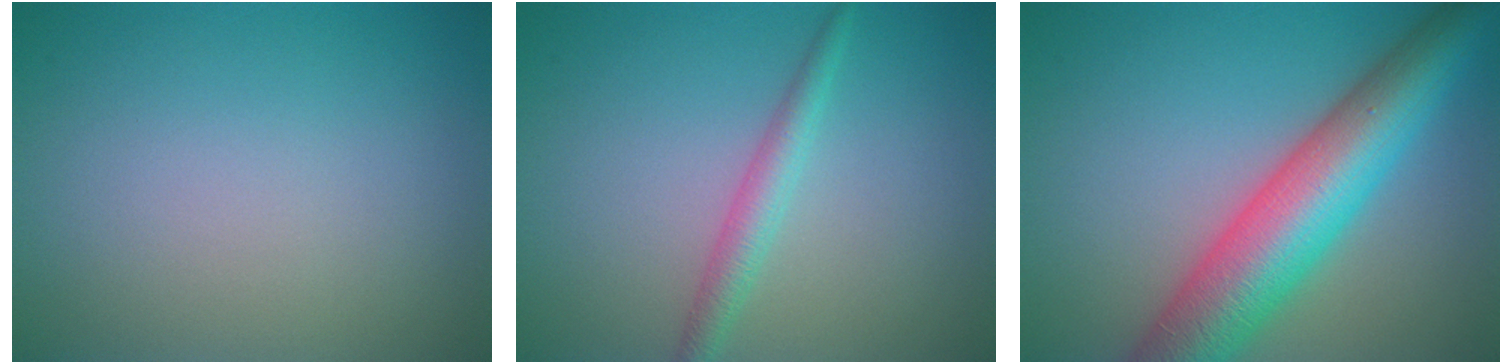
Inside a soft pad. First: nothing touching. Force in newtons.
{"total": 2.2, "press": 2.2, "slide": 0.1}
{"total": 10.2, "press": 10.2, "slide": 0.2}